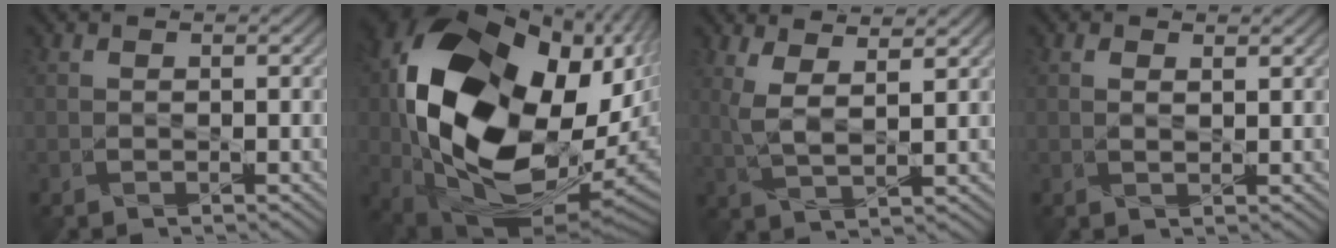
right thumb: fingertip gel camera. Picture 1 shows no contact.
{"total": 22.9, "force": [1.6, 14.8, 17.3], "torque": [-0.404, -0.047, 0.067]}
{"total": 4.9, "force": [3.0, 1.0, 3.7], "torque": [-0.094, 0.000, 0.065]}
{"total": 1.1, "force": [0.7, 0.3, 0.8], "torque": [-0.020, 0.000, 0.018]}